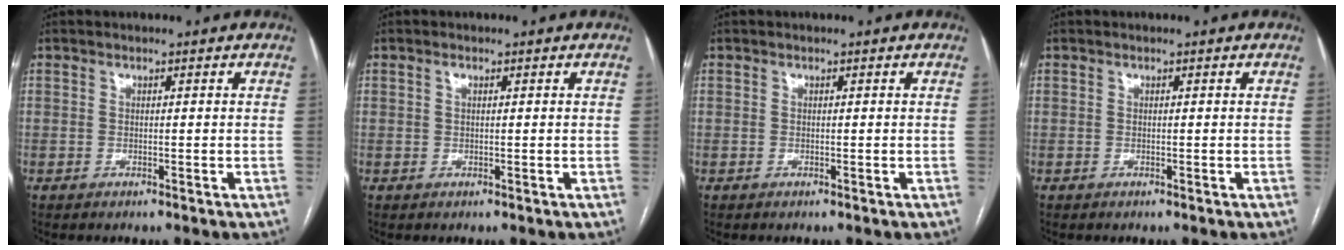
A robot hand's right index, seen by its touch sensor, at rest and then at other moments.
{"total": 0.6, "force": [0.3, 0.3, 0.5], "torque": [-0.007, 0.002, 0.004]}
{"total": 0.0}
{"total": 0.0}